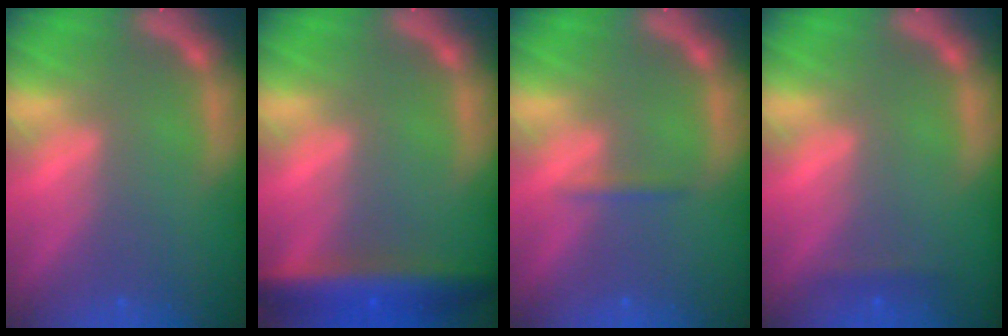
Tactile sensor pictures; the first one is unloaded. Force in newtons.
{"total": 6.4}
{"total": 0.9}
{"total": 0.9}